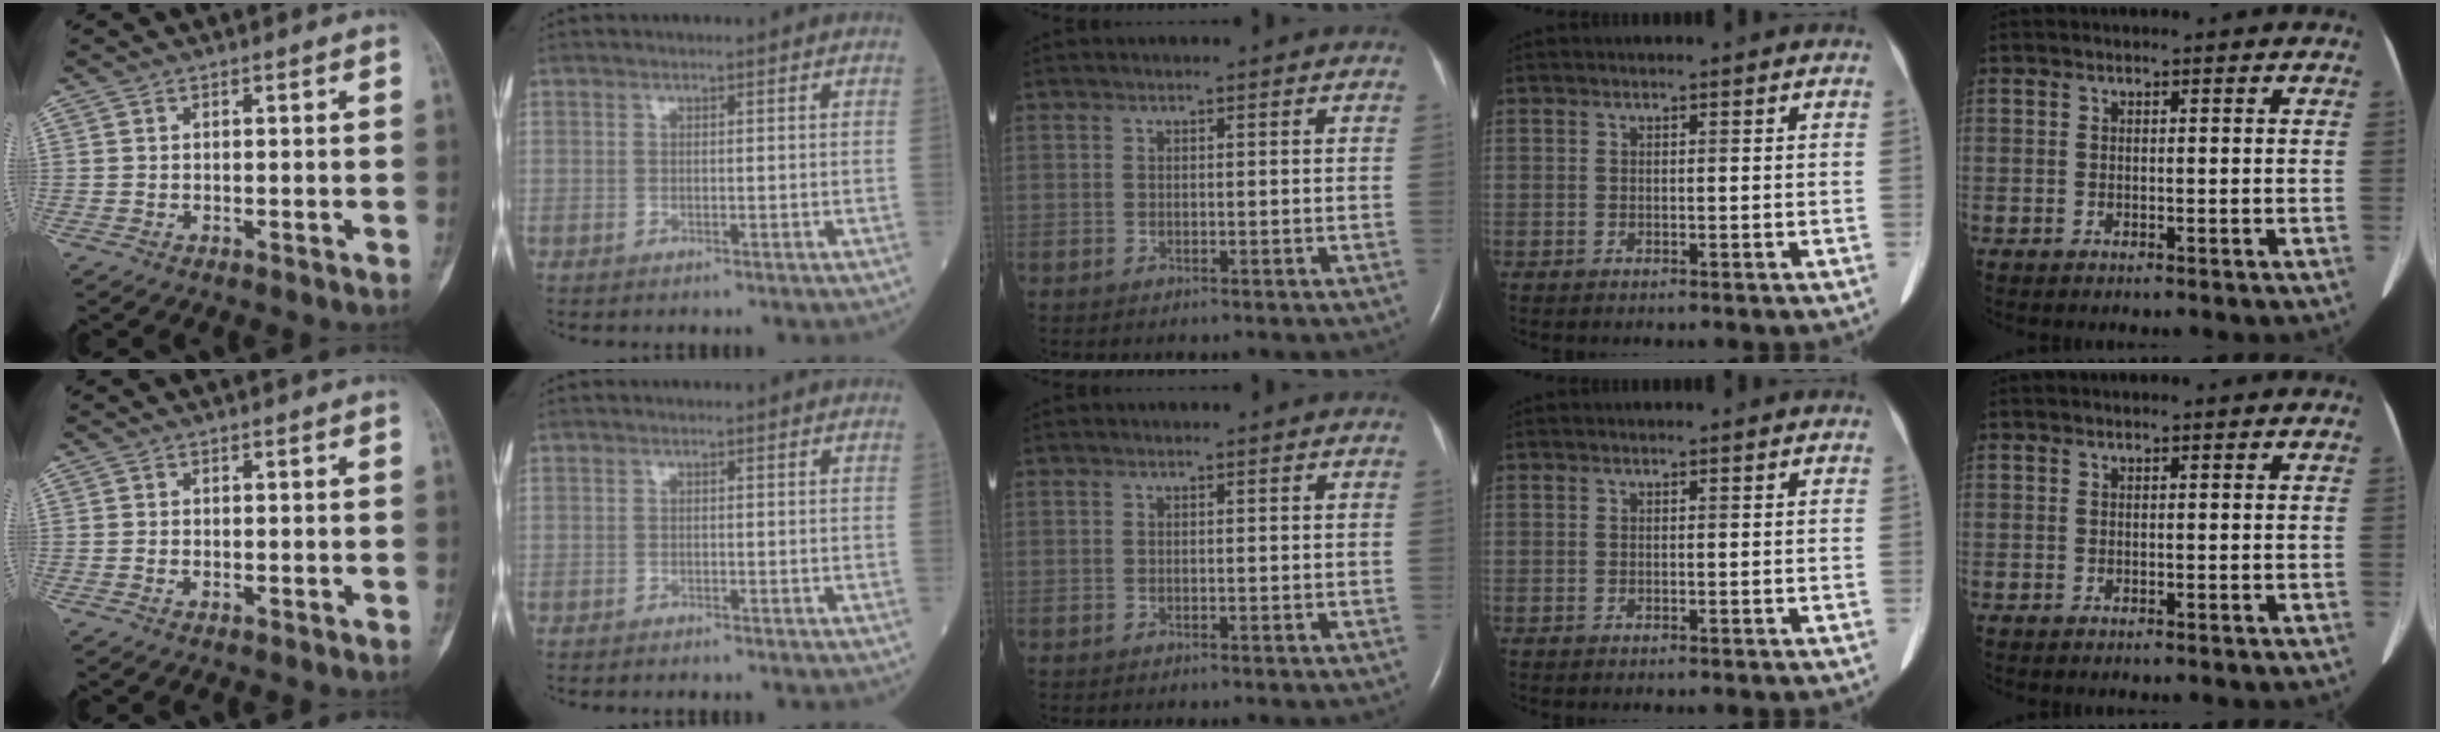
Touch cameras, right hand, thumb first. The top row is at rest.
{"thumb": {"total": 0.6, "force": [-0.1, 0.4, 0.5], "torque": [-0.006, 0.004, -0.003]}, "index": {"total": 1.0, "force": [-0.9, 0.1, 0.3], "torque": [-0.009, -0.001, -0.014]}}